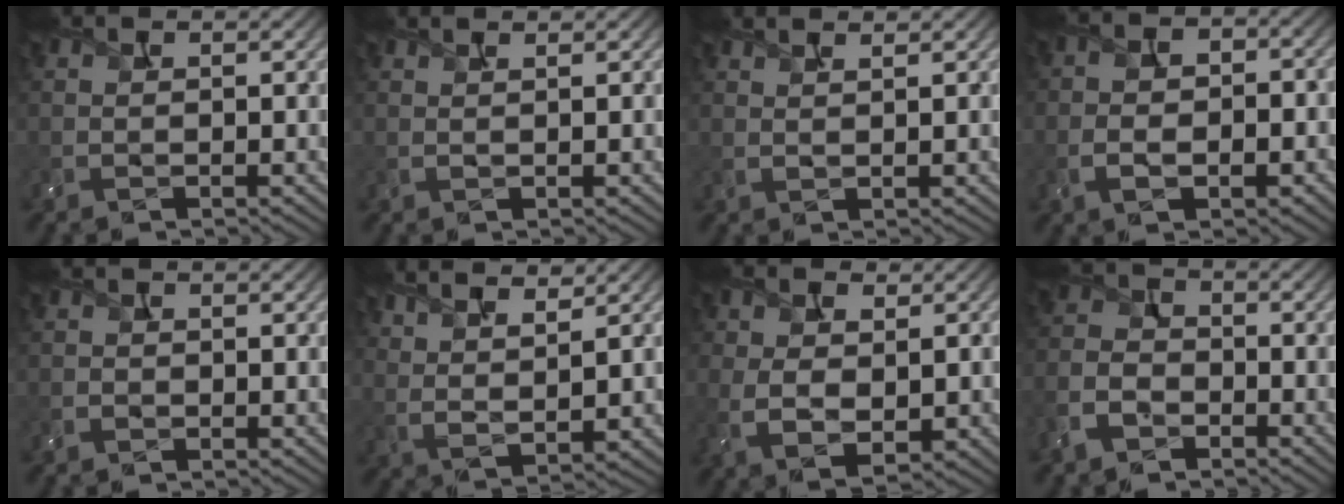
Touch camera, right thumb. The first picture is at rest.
{"total": 1.1, "force": [0.9, 0.0, 0.6], "torque": [-0.019, 0.002, 0.012]}
{"total": 1.9, "force": [1.6, 0.2, 1.0], "torque": [-0.024, 0.002, 0.025]}
{"total": 5.9, "force": [-1.8, 3.7, 4.2], "torque": [-0.065, -0.004, -0.034]}
{"total": 1.0, "force": [-0.5, 0.7, 0.4], "torque": [-0.007, -0.001, -0.012]}
{"total": 7.2, "force": [5.4, 1.8, 4.4], "torque": [-0.083, -0.001, 0.089]}
{"total": 7.4, "force": [0.1, 5.2, 5.3], "torque": [-0.115, -0.005, 0.010]}
{"total": 5.7, "force": [-3.4, 3.6, 2.7], "torque": [-0.075, -0.002, -0.081]}